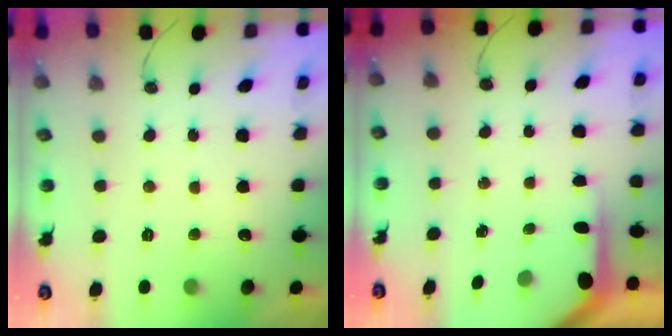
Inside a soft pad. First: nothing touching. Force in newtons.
{"total": 3.8, "press": 3.8, "slide": 0.4}